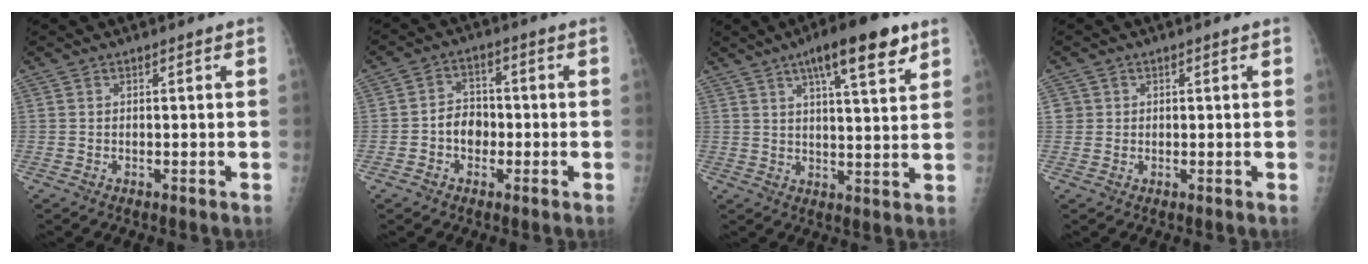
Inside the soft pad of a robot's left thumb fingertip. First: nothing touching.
{"total": 5.3, "force": [-1.4, 4.3, 2.8], "torque": [-0.018, 0.019, -0.033]}
{"total": 12.1, "force": [6.8, 2.9, 9.5], "torque": [-0.128, -0.024, 0.099]}
{"total": 1.5, "force": [0.3, 1.5, 0.0], "torque": [0.016, 0.005, 0.000]}